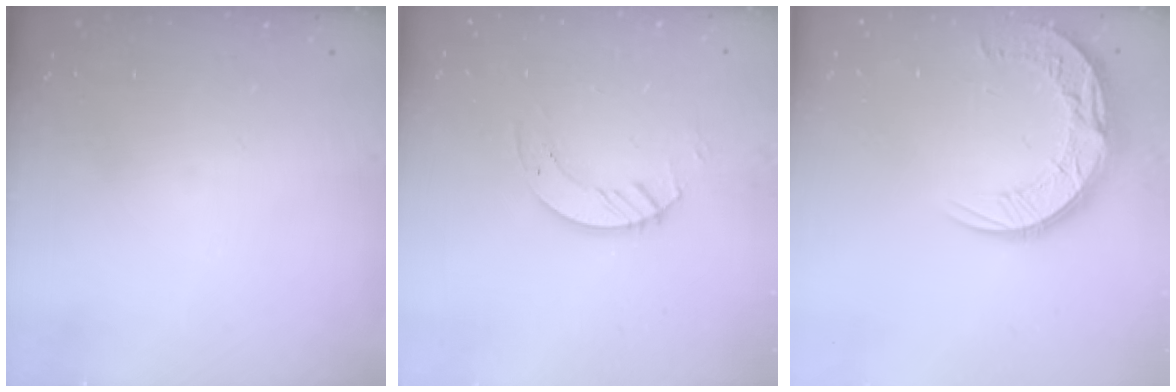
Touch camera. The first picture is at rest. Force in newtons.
{"total": 4.0, "press": 4.0, "slide": 0.3}
{"total": 13.2, "press": 13.2, "slide": 1.2}